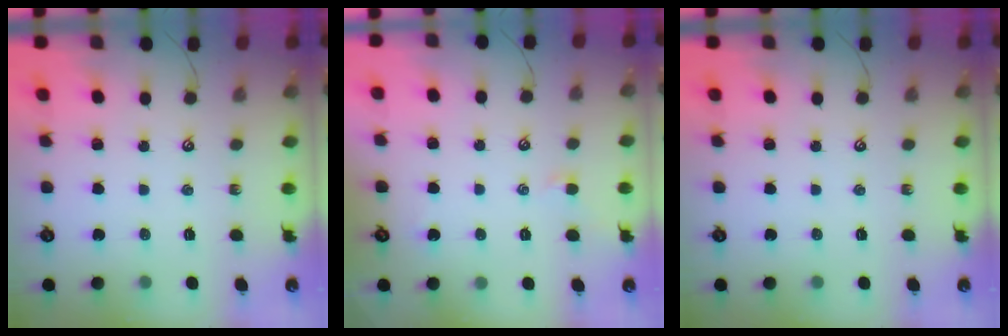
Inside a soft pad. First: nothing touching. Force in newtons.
{"total": 0.6, "press": 0.3, "slide": 0.5}
{"total": 0.0}